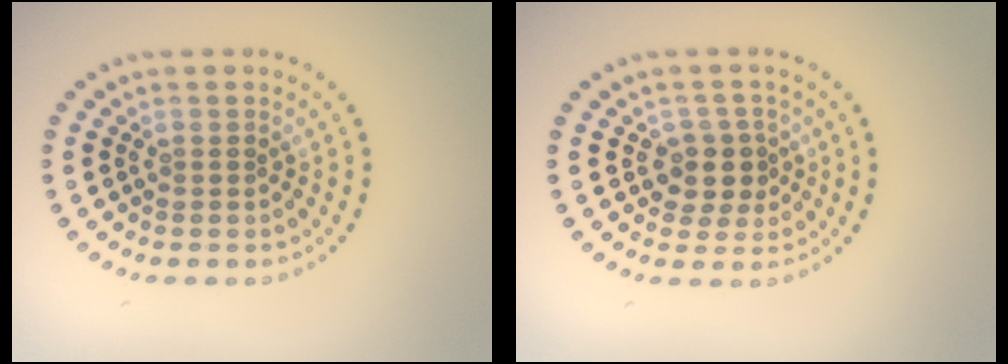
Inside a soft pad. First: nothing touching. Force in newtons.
{"total": 2.6, "press": 2.4, "slide": 1.1}